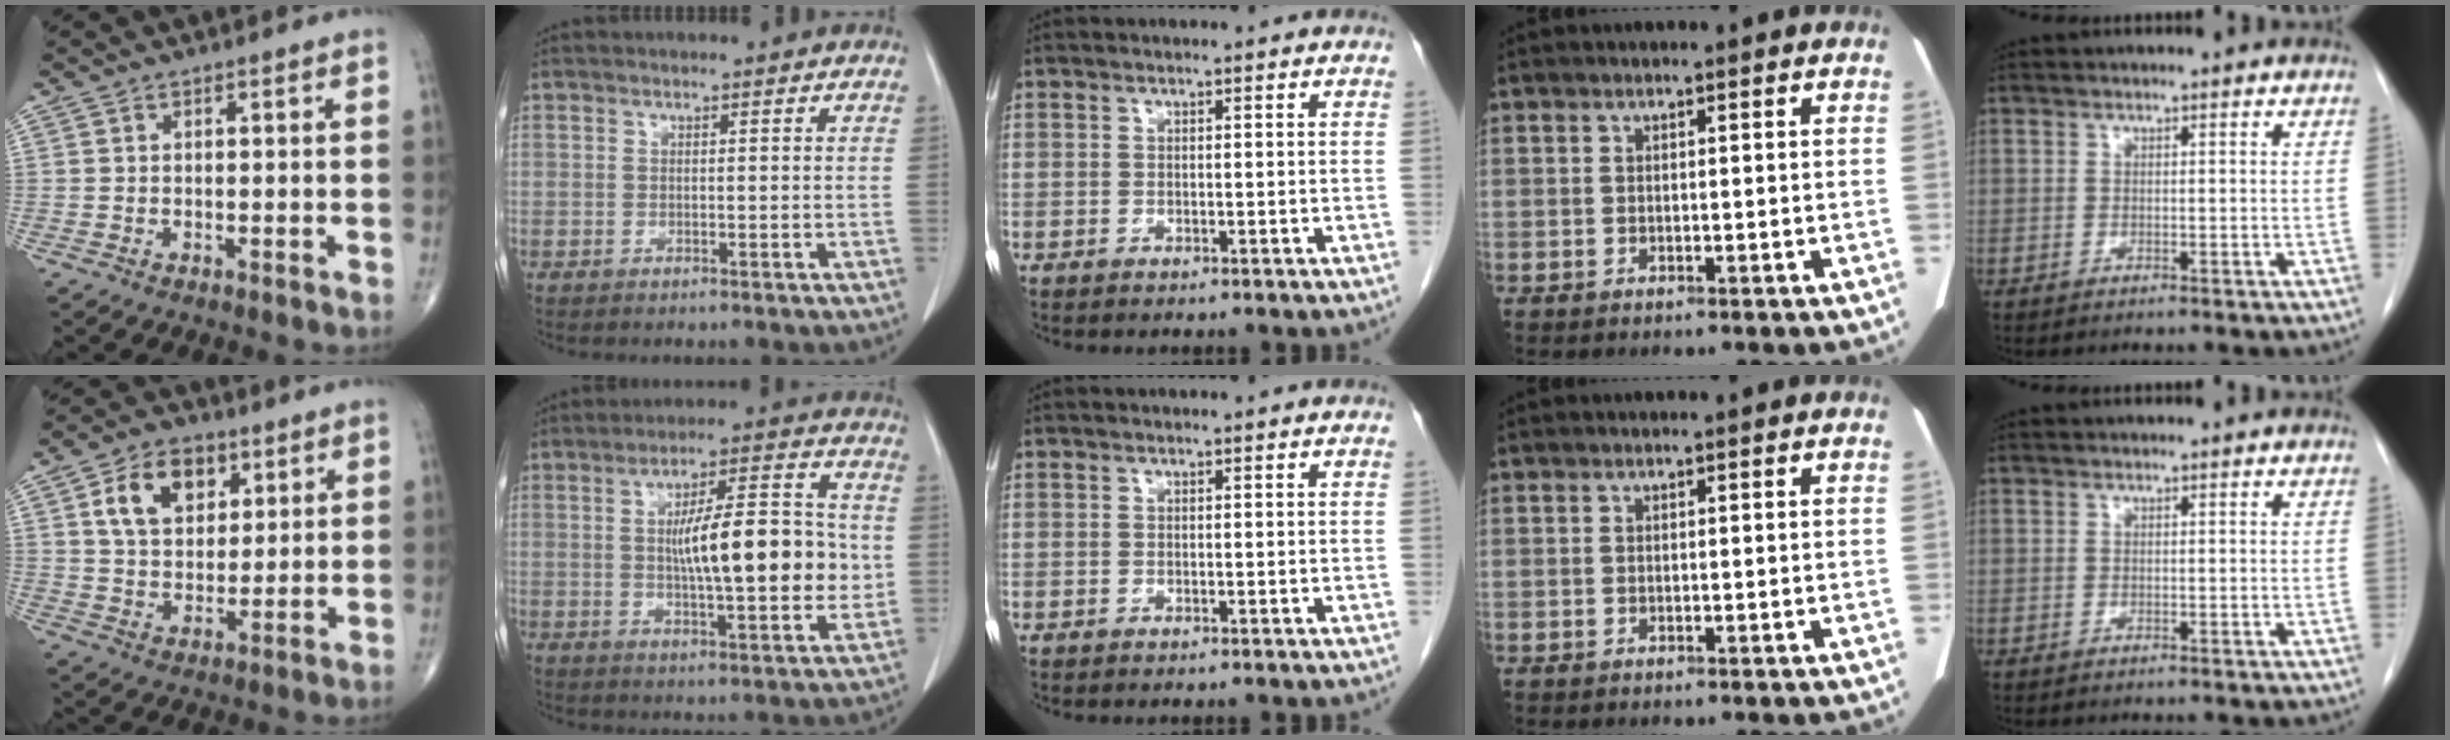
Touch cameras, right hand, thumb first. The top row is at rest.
{"thumb": {"total": 11.4, "force": [4.5, 7.6, 7.2], "torque": [-0.094, -0.013, 0.082]}, "index": {"total": 14.9, "force": [0.2, 3.5, 14.5], "torque": [-0.229, 0.017, 0.004]}}